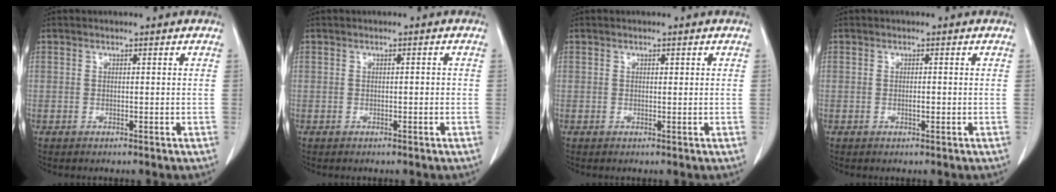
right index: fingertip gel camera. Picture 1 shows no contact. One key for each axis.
{"total": 0.6, "fx": -0.2, "fy": 0.2, "fz": 0.5, "tx": -0.008, "ty": 0.001, "tz": -0.001}
{"total": 0.5, "fx": 0.2, "fy": 0.3, "fz": 0.4, "tx": -0.007, "ty": 0.000, "tz": 0.004}
{"total": 0.9, "fx": -0.2, "fy": 0.2, "fz": 0.8, "tx": -0.016, "ty": 0.000, "tz": -0.002}